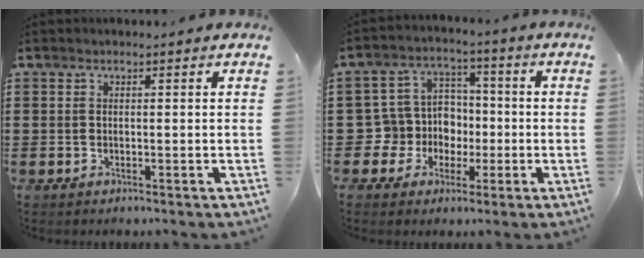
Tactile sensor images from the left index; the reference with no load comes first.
{"total": 7.9, "force": [-0.6, 7.7, 1.7], "torque": [-0.088, -0.003, -0.011]}